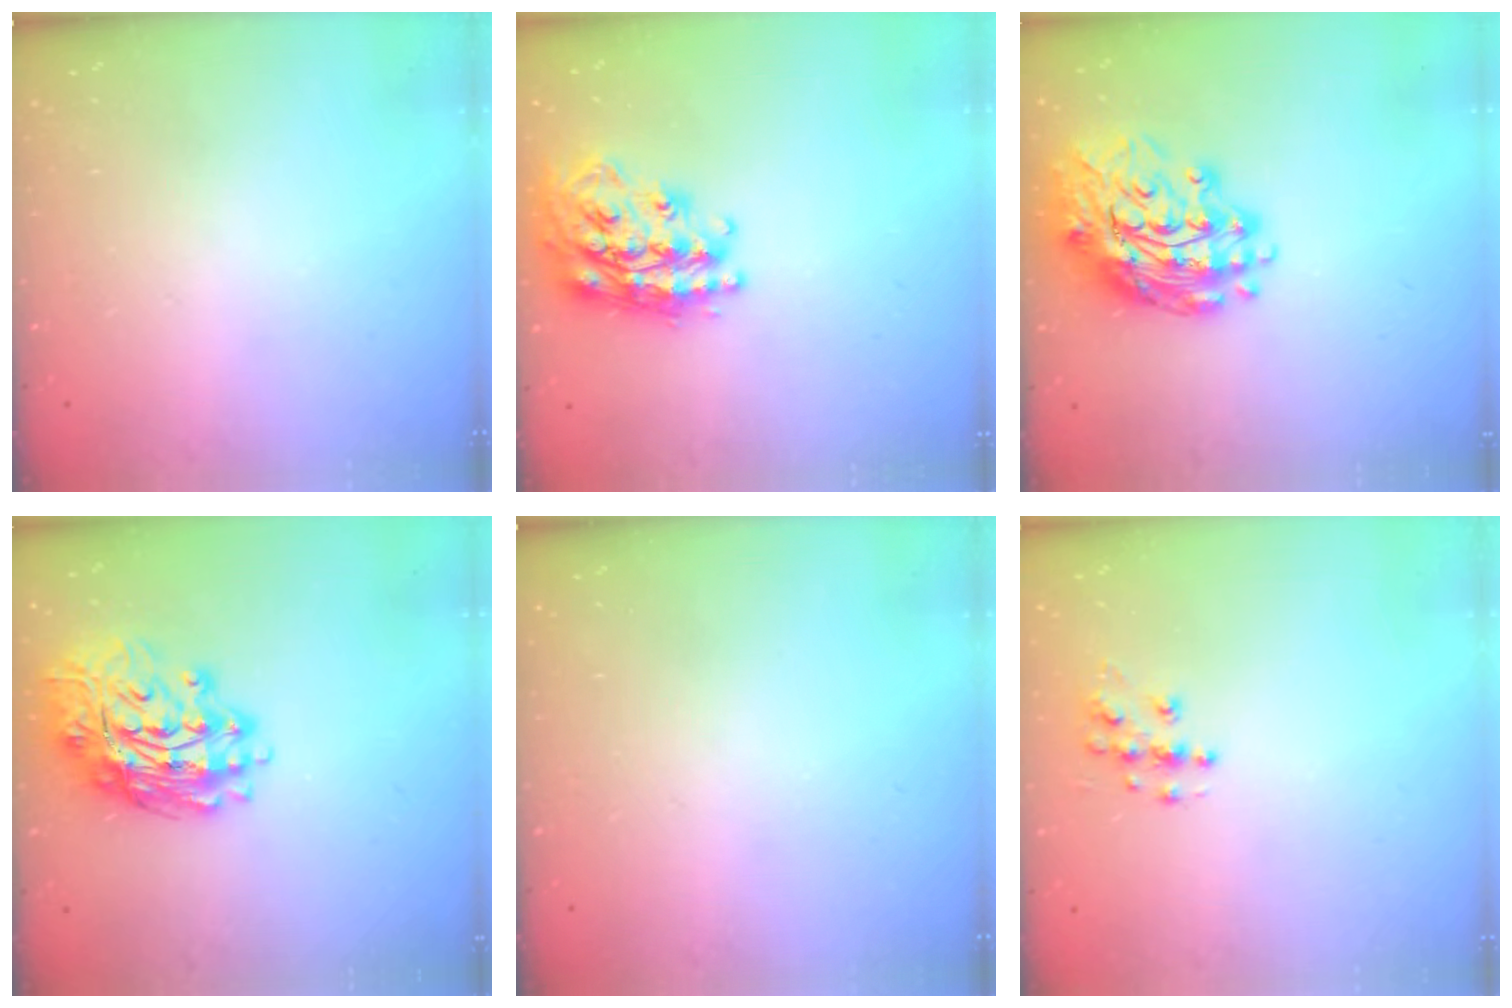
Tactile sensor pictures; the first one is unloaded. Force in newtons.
{"total": 23.5, "press": 23.4, "slide": 2.0}
{"total": 16.6, "press": 16.5, "slide": 1.7}
{"total": 16.8, "press": 16.7, "slide": 1.9}
{"total": 0.0}
{"total": 7.3, "press": 7.3, "slide": 0.2}